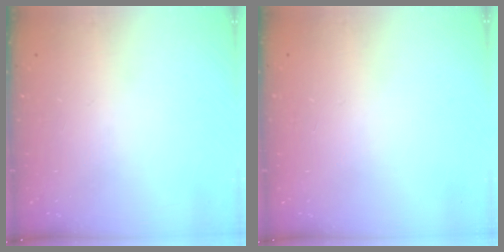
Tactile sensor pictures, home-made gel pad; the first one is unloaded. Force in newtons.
{"total": 2.6, "press": 2.6, "slide": 0.2}